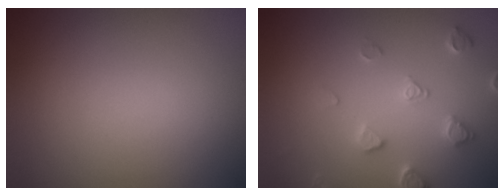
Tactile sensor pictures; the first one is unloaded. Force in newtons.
{"total": 2.9, "press": 2.8, "slide": 0.7}